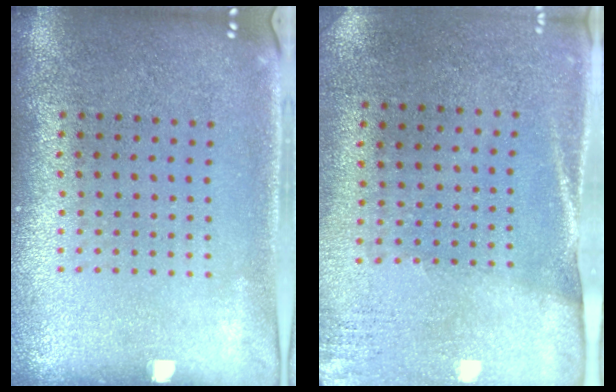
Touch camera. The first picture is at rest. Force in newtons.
{"total": 2.6, "press": 2.3, "slide": 1.3}